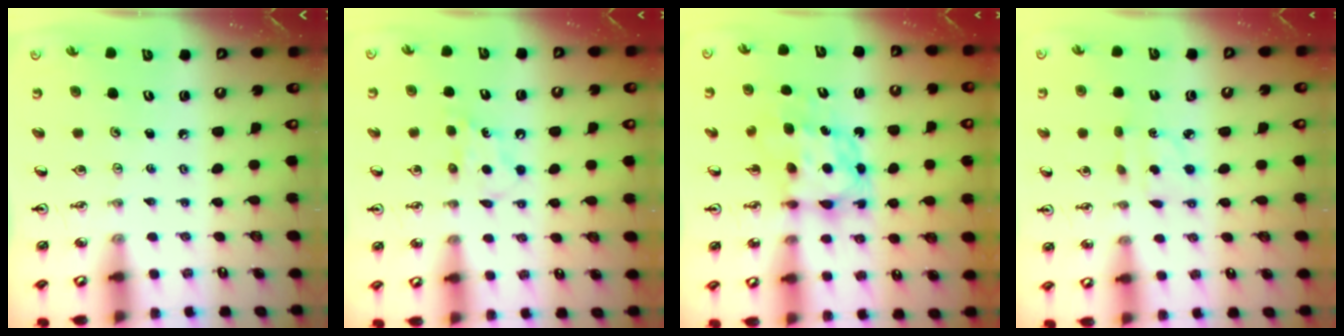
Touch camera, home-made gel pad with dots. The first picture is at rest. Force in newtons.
{"total": 6.3, "press": 6.3, "slide": 0.8}
{"total": 7.5, "press": 7.5, "slide": 0.7}
{"total": 2.0, "press": 2.0, "slide": 0.4}